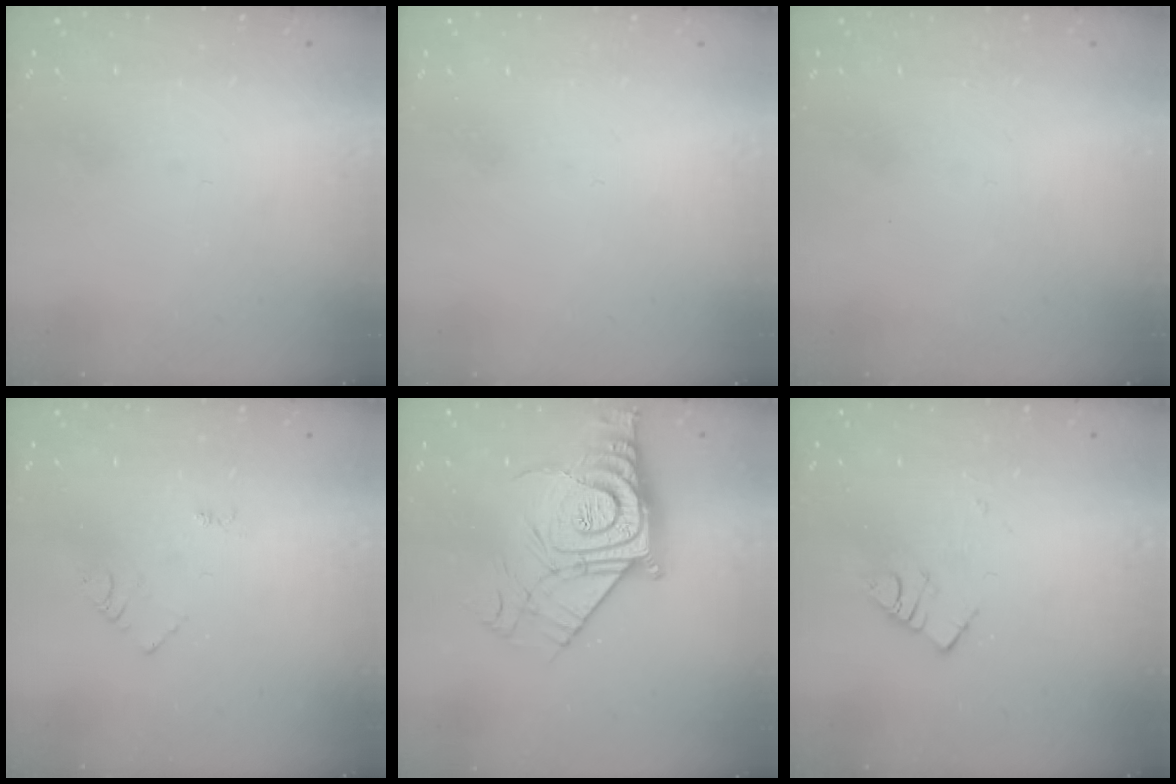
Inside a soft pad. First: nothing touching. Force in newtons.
{"total": 1.5, "press": 1.5, "slide": 0.1}
{"total": 1.7, "press": 1.7, "slide": 0.1}
{"total": 4.4, "press": 4.4, "slide": 0.5}
{"total": 16.2, "press": 16.1, "slide": 1.3}
{"total": 4.8, "press": 4.7, "slide": 0.8}